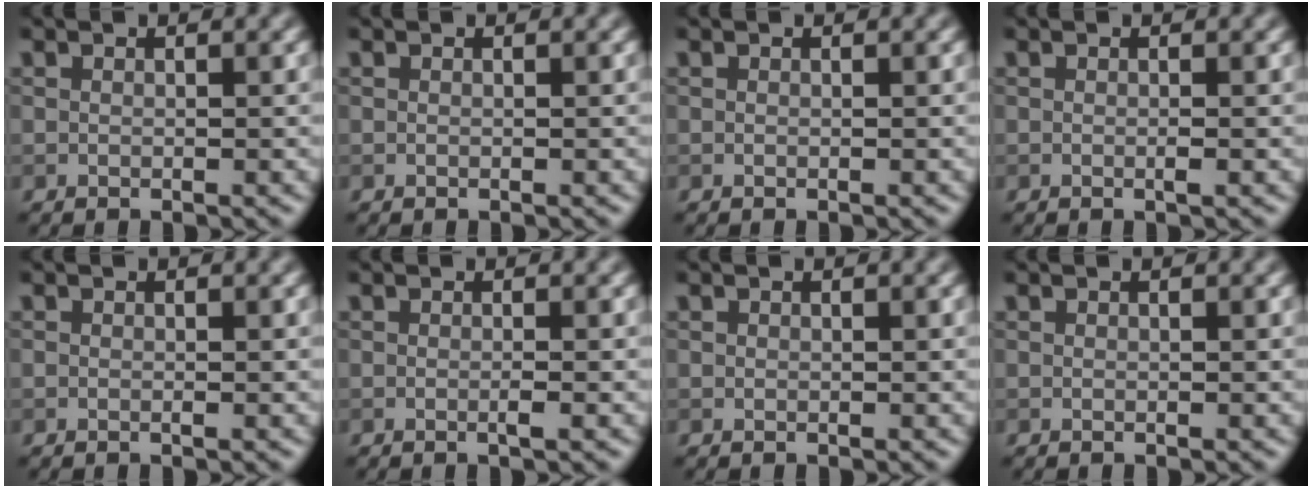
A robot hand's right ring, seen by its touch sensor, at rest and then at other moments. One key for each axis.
{"total": 0.0}
{"total": 0.0}
{"total": 0.5, "fx": -0.1, "fy": 0.0, "fz": 0.5, "tx": -0.010, "ty": -0.001, "tz": -0.002}
{"total": 0.0}
{"total": 0.9, "fx": -0.2, "fy": 0.1, "fz": 0.8, "tx": -0.012, "ty": -0.003, "tz": -0.006}
{"total": 0.0}
{"total": 0.0}